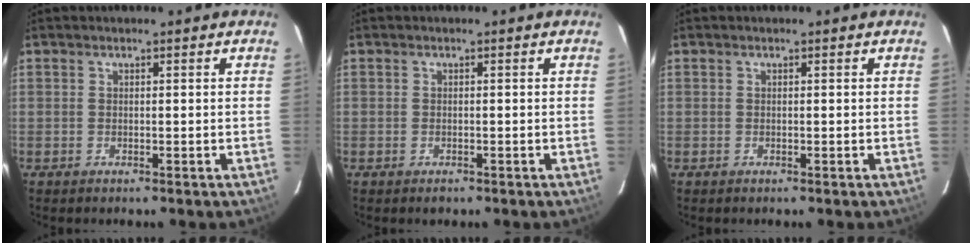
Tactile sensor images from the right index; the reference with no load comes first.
{"total": 1.1, "force": [-0.8, 0.7, 0.4], "torque": [-0.007, 0.000, -0.011]}
{"total": 0.0}